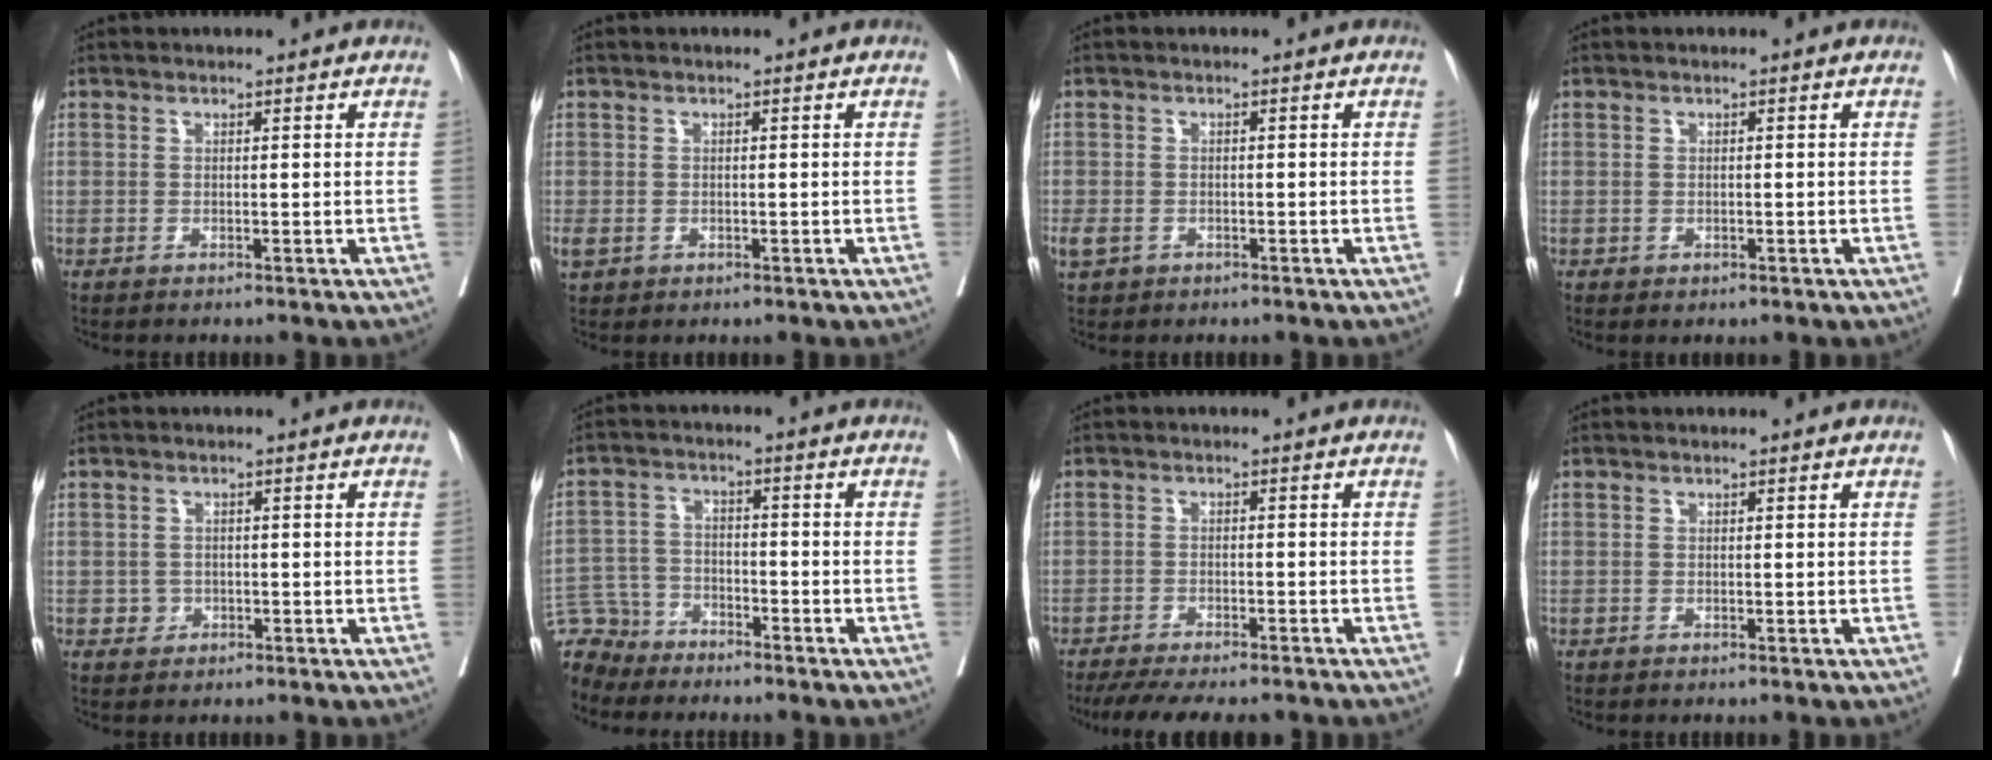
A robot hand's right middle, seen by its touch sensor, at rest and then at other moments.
{"total": 2.0, "force": [-0.5, 1.6, 1.2], "torque": [-0.031, 0.000, 0.000]}
{"total": 2.9, "force": [-1.4, 1.8, 1.7], "torque": [-0.042, -0.001, -0.019]}
{"total": 0.6, "force": [-0.1, 0.5, 0.3], "torque": [-0.007, 0.001, 0.002]}
{"total": 1.5, "force": [-0.5, 1.4, 0.3], "torque": [0.000, 0.006, -0.006]}
{"total": 7.3, "force": [-6.5, 3.2, -0.7], "torque": [0.013, 0.009, -0.129]}
{"total": 12.4, "force": [-10.8, 2.4, 5.7], "torque": [-0.086, -0.013, -0.147]}
{"total": 0.0}